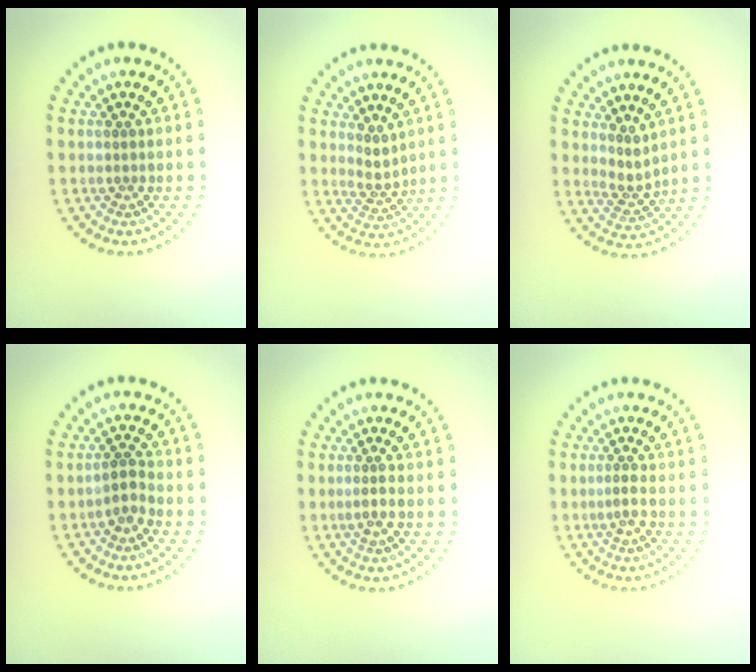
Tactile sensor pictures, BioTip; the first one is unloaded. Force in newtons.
{"total": 1.8, "press": 1.3, "slide": 1.2}
{"total": 1.9, "press": 1.4, "slide": 1.3}
{"total": 1.7, "press": 1.4, "slide": 1.0}
{"total": 1.5, "press": 1.3, "slide": 0.8}
{"total": 1.1, "press": 0.8, "slide": 0.7}